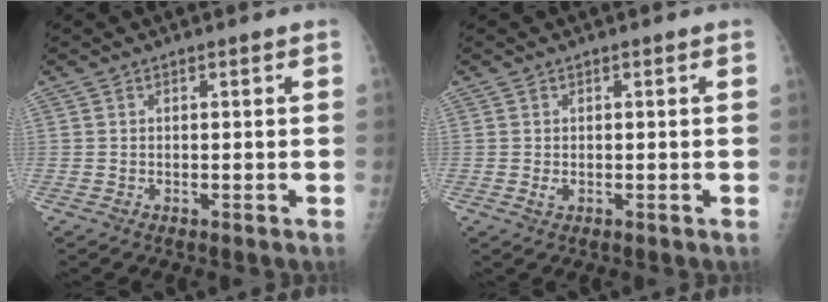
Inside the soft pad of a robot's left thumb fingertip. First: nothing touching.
{"total": 1.3, "force": [0.0, 0.7, 1.0], "torque": [-0.016, -0.002, 0.002]}